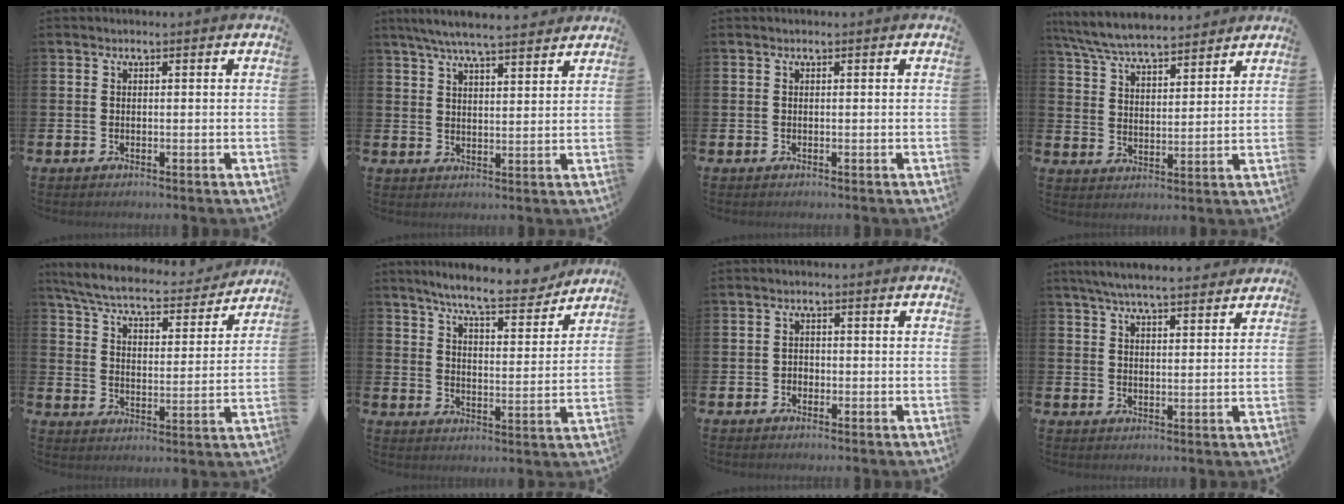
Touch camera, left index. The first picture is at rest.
{"total": 6.1, "force": [5.8, 0.4, 2.1], "torque": [-0.054, -0.022, 0.103]}
{"total": 0.0}
{"total": 6.8, "force": [6.5, 0.8, 1.6], "torque": [-0.062, -0.031, 0.119]}
{"total": 6.6, "force": [6.1, 1.1, 2.3], "torque": [-0.077, -0.043, 0.102]}
{"total": 8.1, "force": [7.5, 0.6, 3.0], "torque": [-0.071, -0.045, 0.130]}
{"total": 1.3, "force": [-0.7, 1.0, 0.2], "torque": [-0.005, 0.004, -0.016]}
{"total": 5.7, "force": [5.4, 0.5, 1.7], "torque": [-0.045, -0.021, 0.097]}